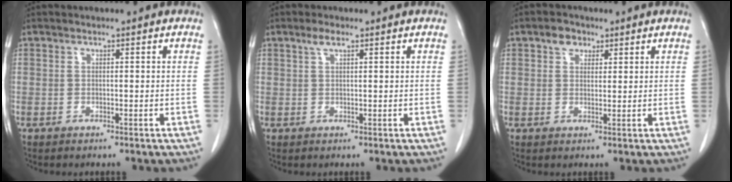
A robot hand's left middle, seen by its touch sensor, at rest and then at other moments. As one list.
[{"total": 1.8, "force": [1.2, 0.3, 1.3], "torque": [-0.030, 0.006, 0.025]}, {"total": 2.8, "force": [1.7, 1.9, 1.1], "torque": [-0.021, 0.007, 0.030]}]